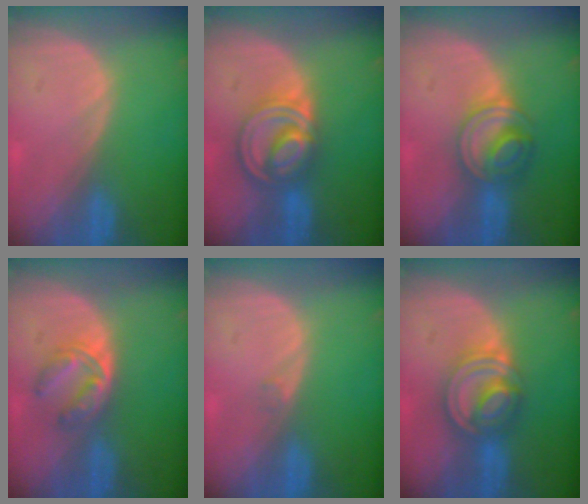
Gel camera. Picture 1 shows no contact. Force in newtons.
{"total": 8.6, "press": 7.3, "slide": 4.6}
{"total": 6.0, "press": 6.0, "slide": 0.5}
{"total": 5.1, "press": 4.9, "slide": 1.4}
{"total": 0.5, "press": 0.5, "slide": 0.1}
{"total": 7.9, "press": 6.7, "slide": 4.0}